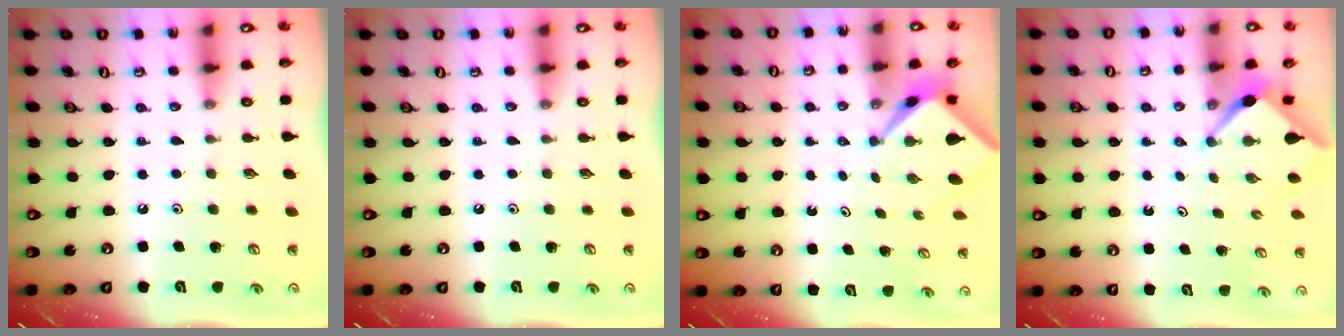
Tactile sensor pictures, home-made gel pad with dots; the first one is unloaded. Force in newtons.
{"total": 0.0}
{"total": 2.5, "press": 2.5, "slide": 0.2}
{"total": 2.4, "press": 2.4, "slide": 0.2}